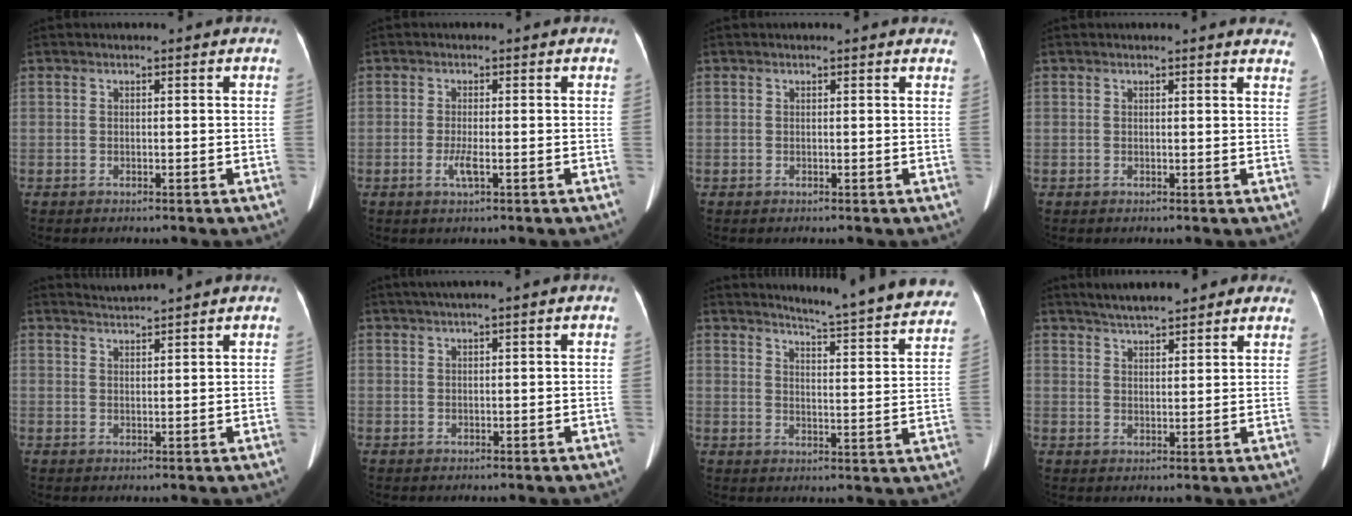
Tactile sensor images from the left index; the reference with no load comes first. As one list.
[{"total": 2.2, "force": [-0.7, 0.2, 2.0], "torque": [-0.044, -0.004, -0.014]}, {"total": 2.6, "force": [2.4, 0.6, 0.6], "torque": [-0.007, 0.000, 0.008]}, {"total": 6.7, "force": [6.4, 1.1, 1.3], "torque": [0.010, -0.016, 0.037]}, {"total": 2.3, "force": [2.1, -0.9, -0.2], "torque": [-0.002, 0.004, 0.047]}, {"total": 2.3, "force": [1.3, -0.3, 1.8], "torque": [-0.041, 0.017, 0.028]}, {"total": 20.1, "force": [19.0, 0.7, 6.4], "torque": [-0.081, -0.087, 0.217]}, {"total": 10.4, "force": [8.9, 2.5, 4.8], "torque": [-0.058, 0.023, 0.120]}]